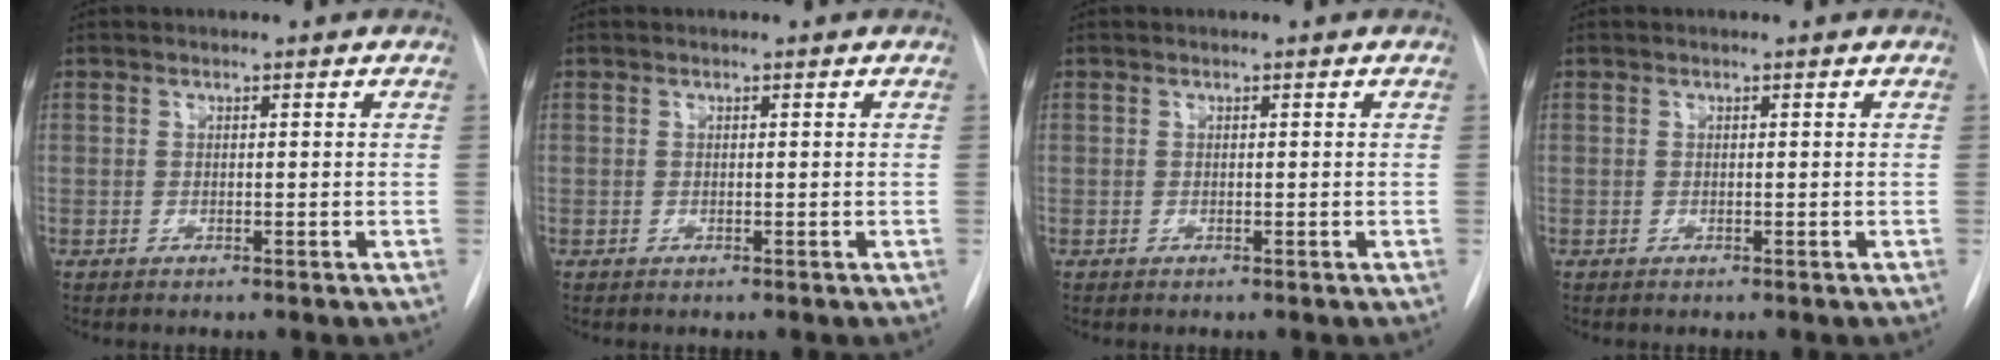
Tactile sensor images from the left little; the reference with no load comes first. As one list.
[{"total": 0.0}, {"total": 0.0}, {"total": 0.0}]